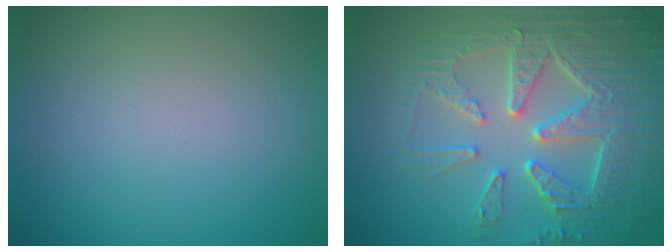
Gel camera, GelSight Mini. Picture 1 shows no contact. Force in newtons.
{"total": 7.7, "press": 6.1, "slide": 4.7}